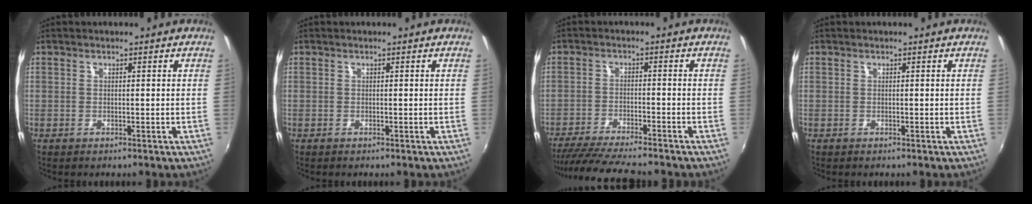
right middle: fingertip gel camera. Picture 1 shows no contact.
{"total": 0.0}
{"total": 12.9, "force": [-11.5, 0.9, 5.9], "torque": [-0.128, -0.021, -0.189]}
{"total": 0.0}